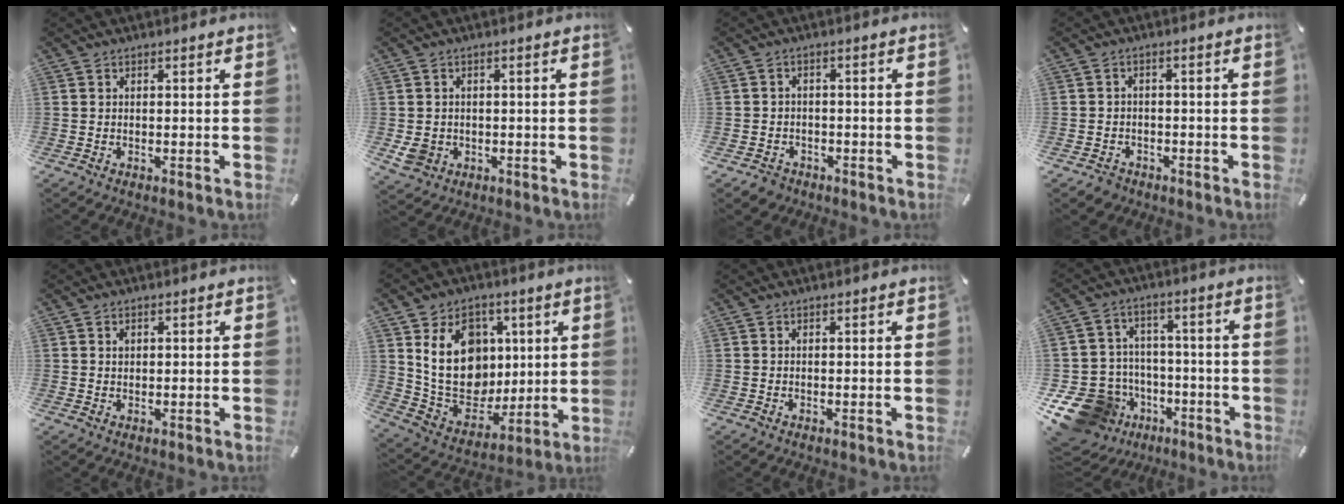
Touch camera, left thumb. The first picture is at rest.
{"total": 4.3, "force": [-0.5, 3.9, 1.6], "torque": [-0.035, 0.000, -0.009]}
{"total": 3.4, "force": [-2.0, 2.6, 0.6], "torque": [-0.016, 0.009, -0.043]}
{"total": 2.9, "force": [-1.9, 2.1, 0.6], "torque": [-0.008, 0.012, -0.040]}
{"total": 1.1, "force": [0.4, 0.9, 0.5], "torque": [-0.003, -0.001, 0.006]}
{"total": 18.5, "force": [4.2, 15.1, 9.8], "torque": [-0.161, -0.015, 0.089]}
{"total": 0.0}
{"total": 16.2, "force": [-7.2, 13.2, 6.2], "torque": [-0.119, 0.043, -0.103]}